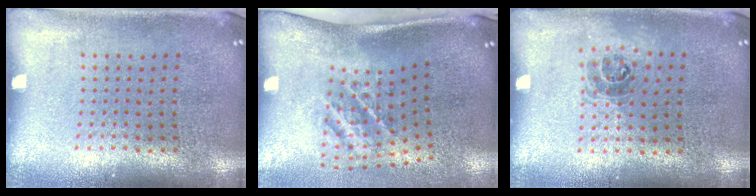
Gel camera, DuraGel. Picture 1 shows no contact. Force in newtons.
{"total": 2.4, "press": 1.3, "slide": 2.0}
{"total": 1.1, "press": 0.9, "slide": 0.6}